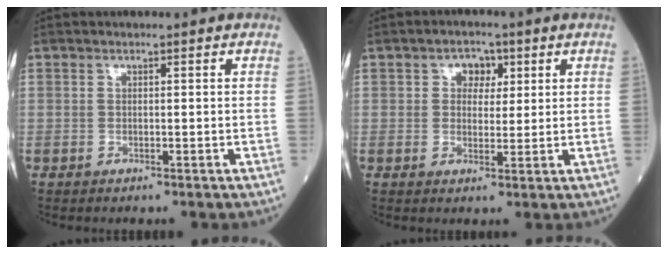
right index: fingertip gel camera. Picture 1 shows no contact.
{"total": 3.7, "force": [1.4, 2.7, 2.1], "torque": [-0.027, 0.009, 0.020]}